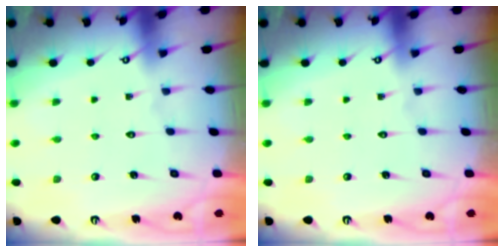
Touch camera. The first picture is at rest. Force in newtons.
{"total": 0.0}